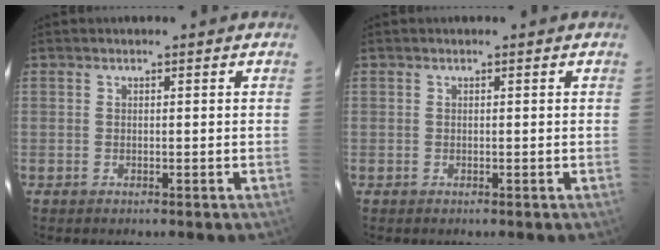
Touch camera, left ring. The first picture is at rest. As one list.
[{"total": 0.0}]